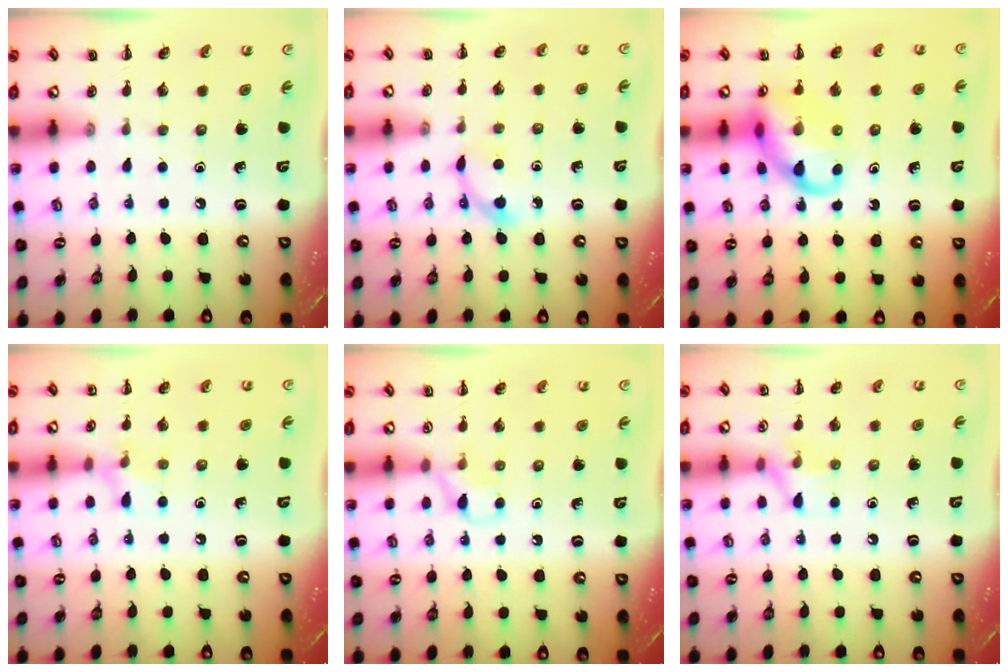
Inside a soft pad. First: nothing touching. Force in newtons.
{"total": 3.9, "press": 3.7, "slide": 1.3}
{"total": 12.6, "press": 12.5, "slide": 1.9}
{"total": 6.4, "press": 6.3, "slide": 1.5}
{"total": 4.9, "press": 4.6, "slide": 1.7}
{"total": 7.2, "press": 7.0, "slide": 1.5}